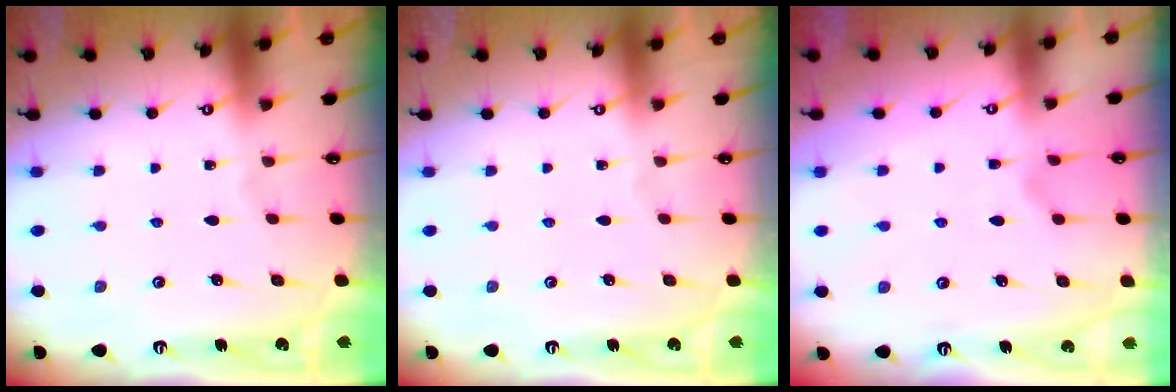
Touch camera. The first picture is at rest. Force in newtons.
{"total": 0.0}
{"total": 0.7, "press": 0.4, "slide": 0.6}